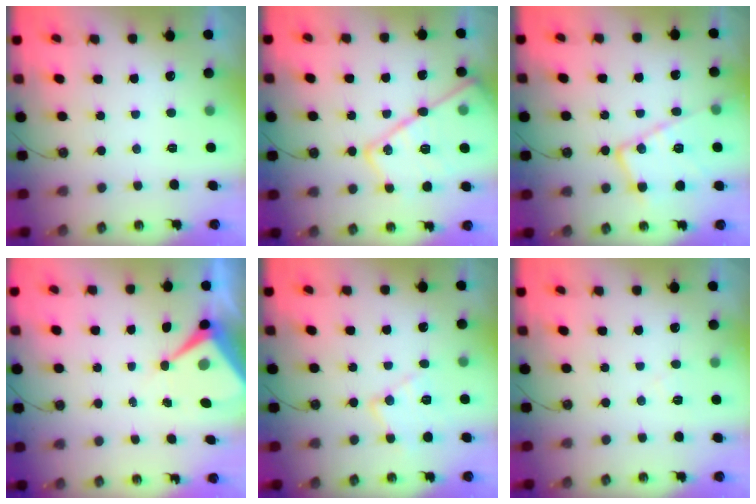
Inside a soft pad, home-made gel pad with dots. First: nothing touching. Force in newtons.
{"total": 22.4, "press": 22.2, "slide": 2.4}
{"total": 16.4, "press": 16.3, "slide": 1.6}
{"total": 7.3, "press": 7.3, "slide": 0.7}
{"total": 11.4, "press": 11.4, "slide": 0.6}
{"total": 4.4, "press": 4.4, "slide": 0.6}